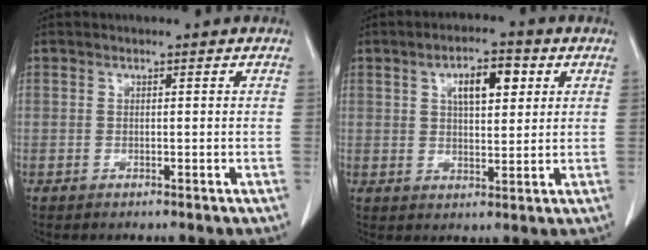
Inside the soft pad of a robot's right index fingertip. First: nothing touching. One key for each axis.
{"total": 6.7, "fx": 2.6, "fy": 2.6, "fz": 5.6, "tx": -0.093, "ty": 0.010, "tz": 0.042}